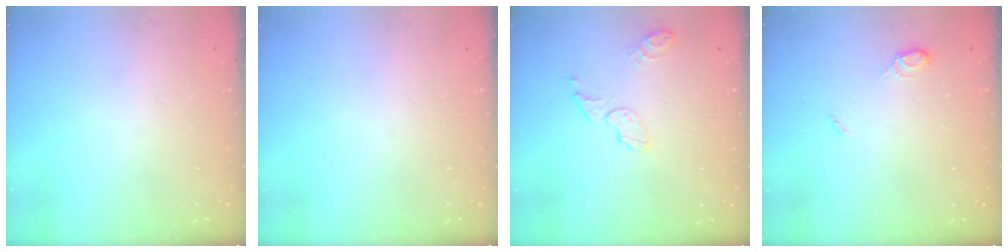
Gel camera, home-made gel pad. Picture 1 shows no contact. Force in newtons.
{"total": 0.0}
{"total": 5.6, "press": 5.6, "slide": 0.4}
{"total": 5.4, "press": 5.4, "slide": 0.6}